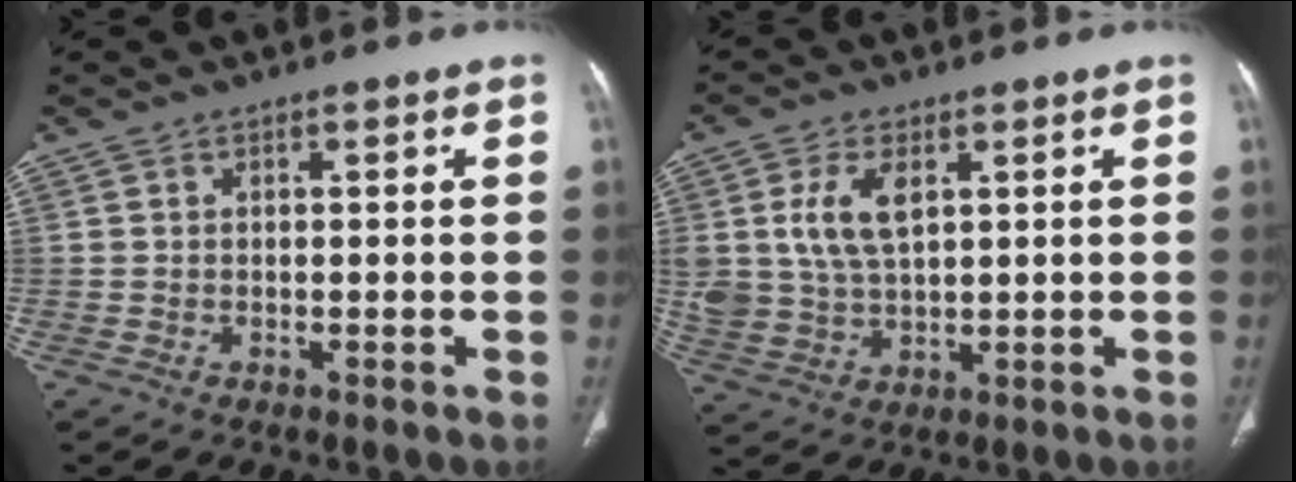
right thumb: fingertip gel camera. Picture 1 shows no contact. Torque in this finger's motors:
{"motor_torque": [0.12, 0.05, 0.25, 0.29, 0.36]}